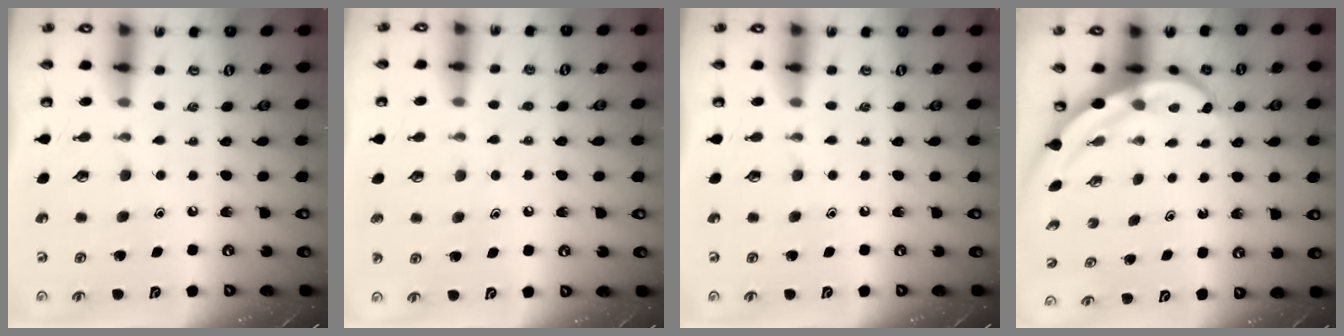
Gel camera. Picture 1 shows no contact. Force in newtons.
{"total": 5.4, "press": 5.4, "slide": 0.5}
{"total": 0.0}
{"total": 4.2, "press": 4.2, "slide": 0.6}